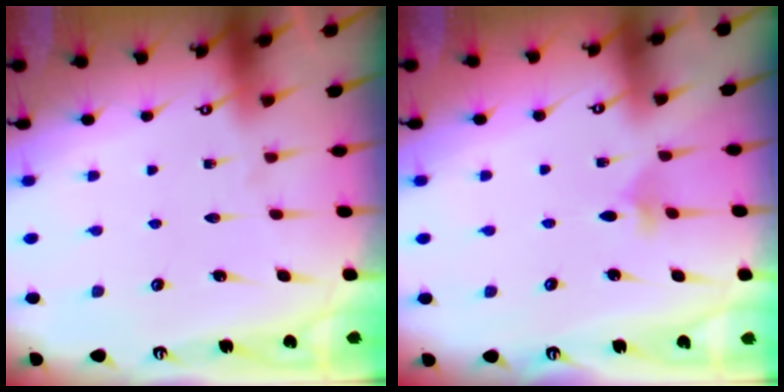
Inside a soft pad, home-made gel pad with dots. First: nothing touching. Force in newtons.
{"total": 2.6, "press": 2.6, "slide": 0.6}